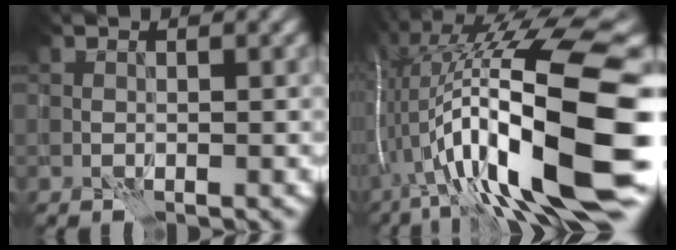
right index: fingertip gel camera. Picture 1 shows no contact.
{"total": 19.7, "force": [-2.0, 5.3, 18.9], "torque": [-0.318, 0.032, -0.044]}